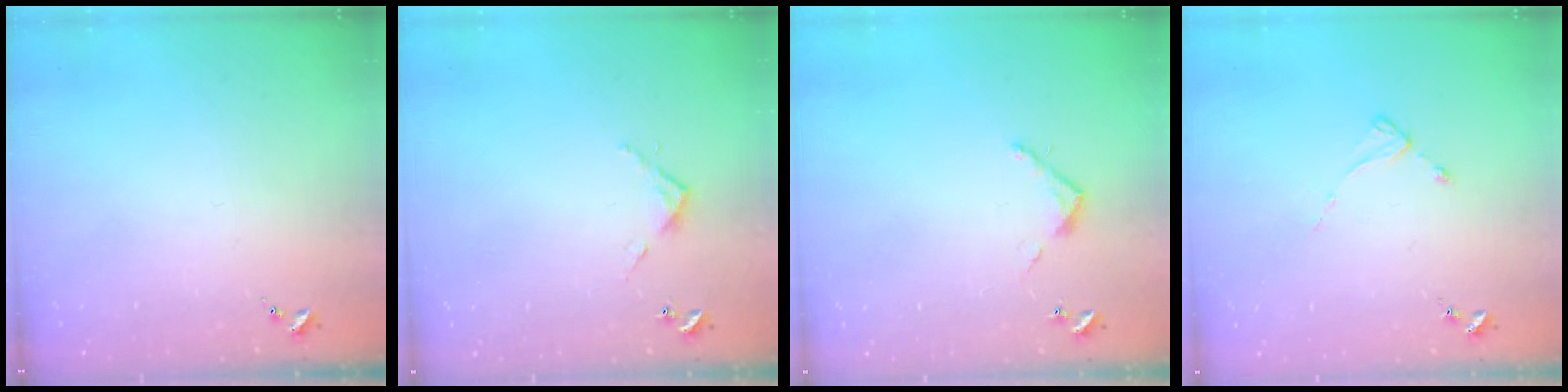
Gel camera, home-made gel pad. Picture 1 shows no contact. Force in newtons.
{"total": 3.2, "press": 3.2, "slide": 0.2}
{"total": 3.6, "press": 3.6, "slide": 0.2}
{"total": 2.1, "press": 2.0, "slide": 0.4}